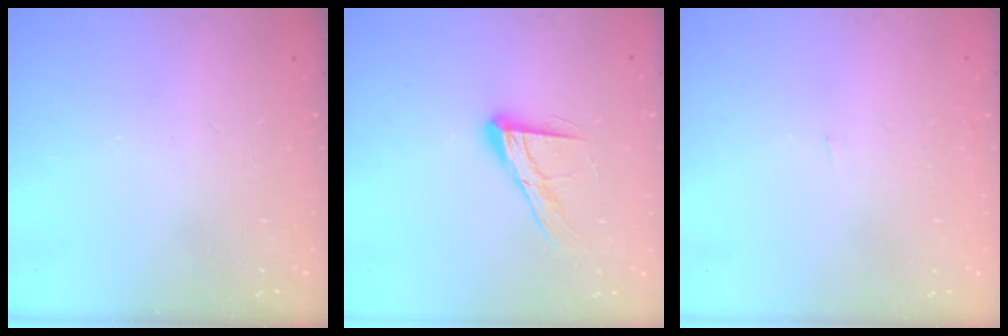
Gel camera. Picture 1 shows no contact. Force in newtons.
{"total": 12.4, "press": 12.3, "slide": 1.4}
{"total": 0.9, "press": 0.9, "slide": 0.0}